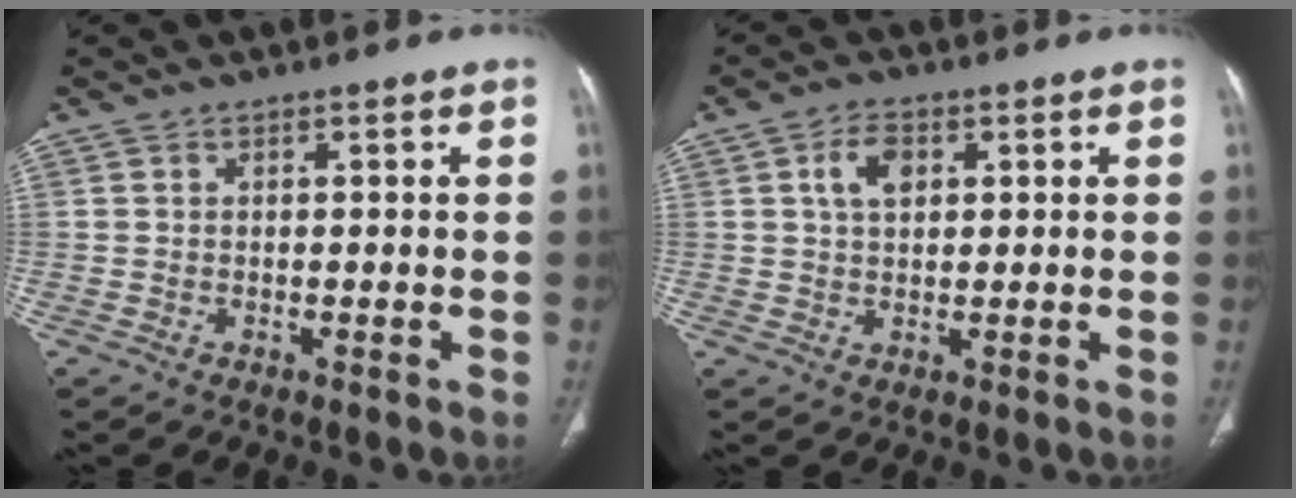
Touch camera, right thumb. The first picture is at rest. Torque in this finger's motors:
{"motor_torque": [0.68, 1.07, 0.14, -0.07, 0.00]}